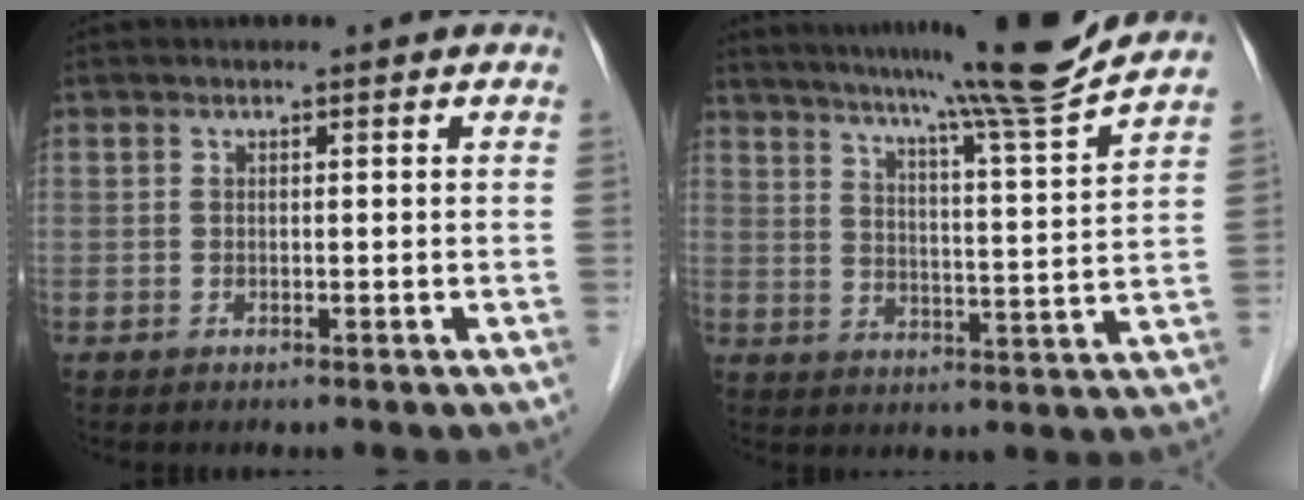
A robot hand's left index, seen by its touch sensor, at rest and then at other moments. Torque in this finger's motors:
{"motor_torque": [0.32, -0.41, 0.50, 0.10]}